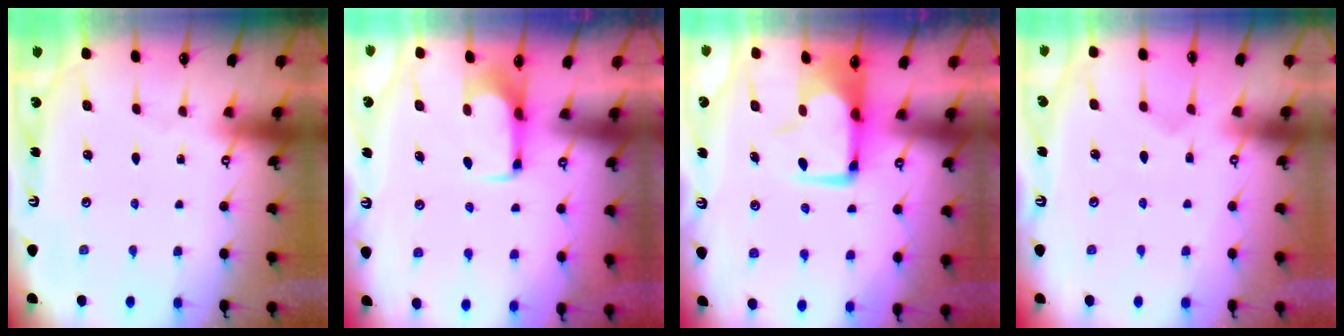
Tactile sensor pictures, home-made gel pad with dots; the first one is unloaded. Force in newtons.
{"total": 2.1, "press": 2.1, "slide": 0.5}
{"total": 2.0, "press": 1.8, "slide": 0.9}
{"total": 2.8, "press": 2.6, "slide": 1.2}